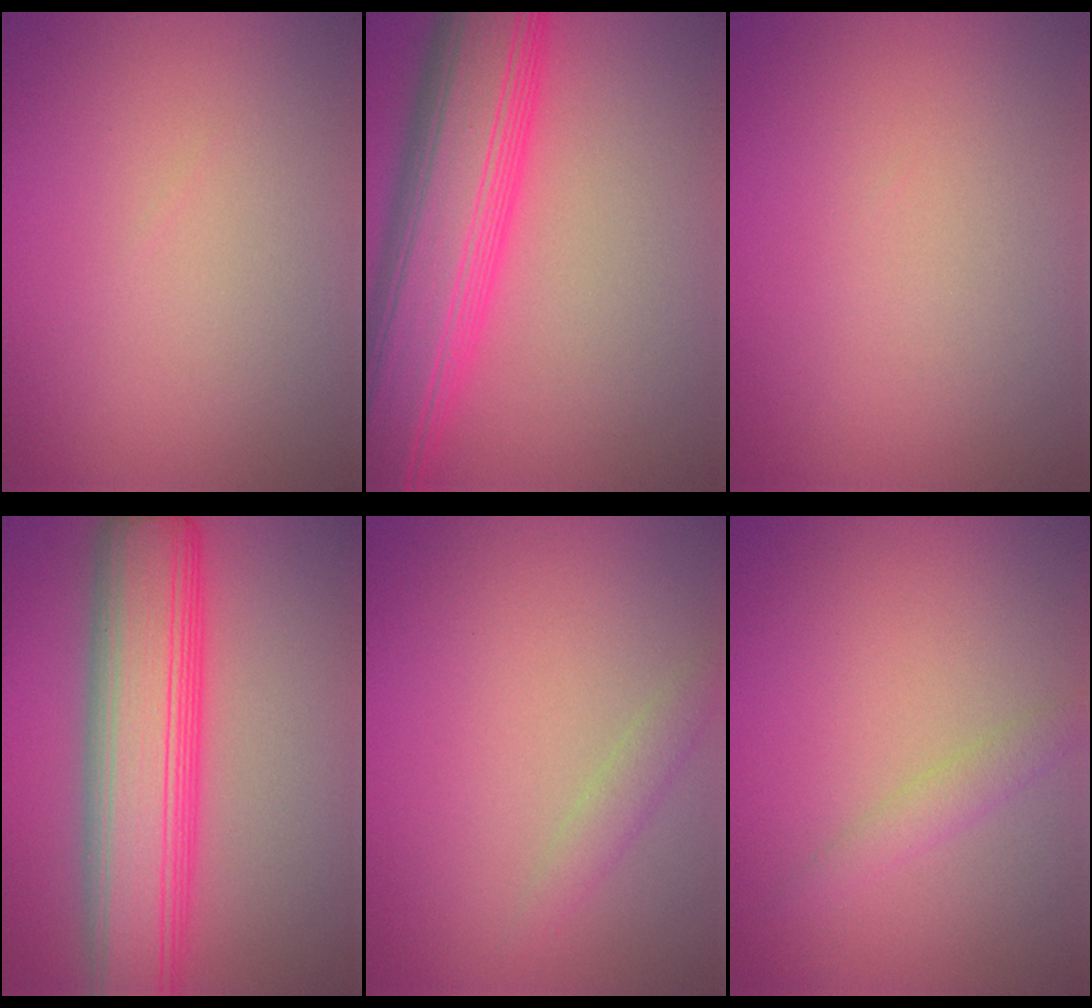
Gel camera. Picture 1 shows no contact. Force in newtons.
{"total": 10.9, "press": 10.9, "slide": 0.2}
{"total": 0.0}
{"total": 10.2, "press": 10.2, "slide": 0.2}
{"total": 1.5, "press": 1.5, "slide": 0.1}
{"total": 1.5, "press": 1.5, "slide": 0.0}